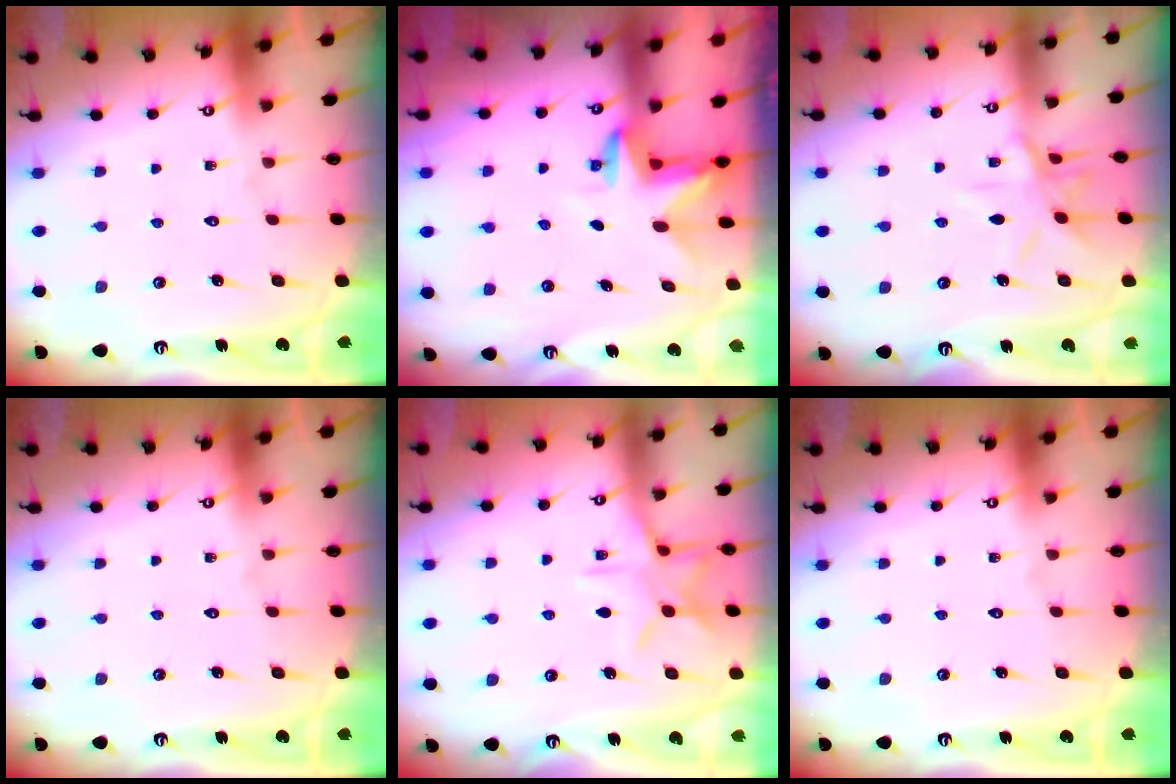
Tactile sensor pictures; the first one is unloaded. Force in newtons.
{"total": 3.2, "press": 3.2, "slide": 0.1}
{"total": 8.9, "press": 8.9, "slide": 0.7}
{"total": 0.0}
{"total": 9.4, "press": 9.4, "slide": 0.5}
{"total": 0.0}